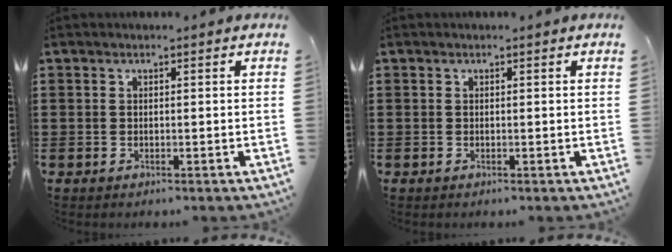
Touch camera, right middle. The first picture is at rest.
{"total": 0.0}